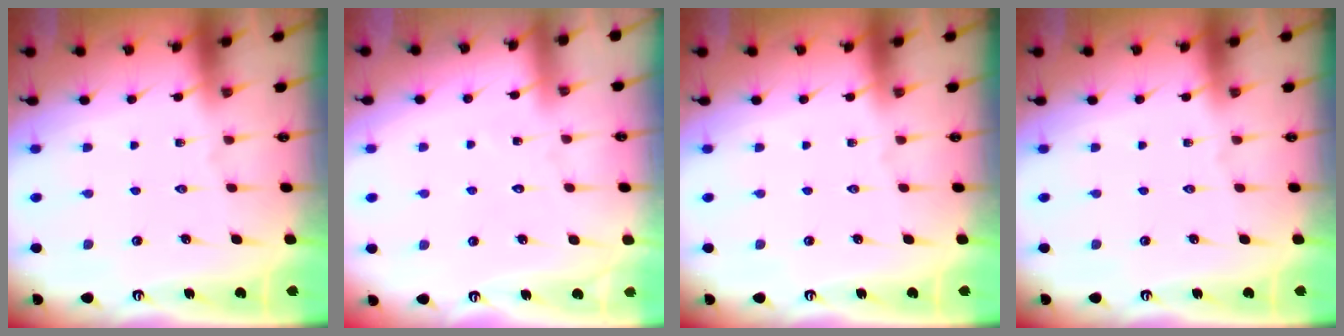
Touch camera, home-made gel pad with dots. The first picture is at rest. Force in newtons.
{"total": 4.4, "press": 4.3, "slide": 0.4}
{"total": 0.0}
{"total": 0.0}